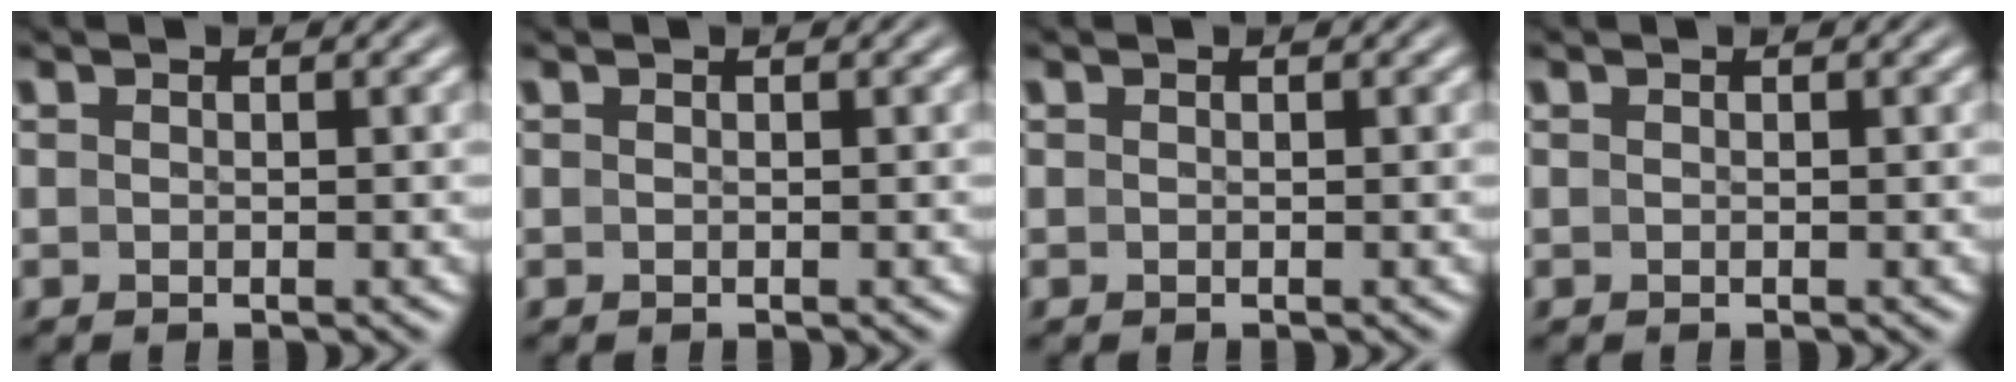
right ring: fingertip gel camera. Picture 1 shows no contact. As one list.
[{"total": 0.0}, {"total": 0.0}, {"total": 0.0}]